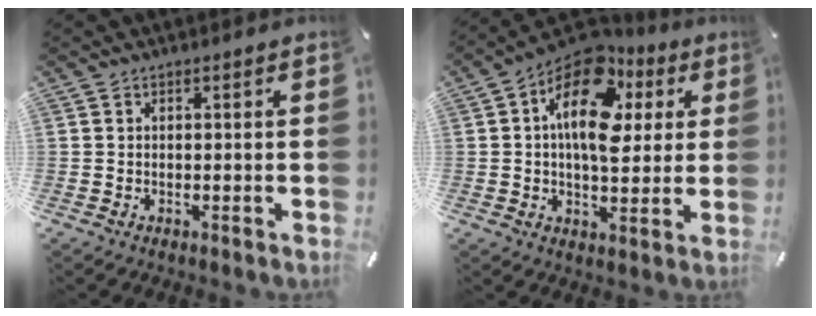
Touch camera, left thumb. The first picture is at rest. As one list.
[{"total": 17.3, "force": [5.3, 10.4, 12.7], "torque": [-0.217, -0.026, 0.090]}]